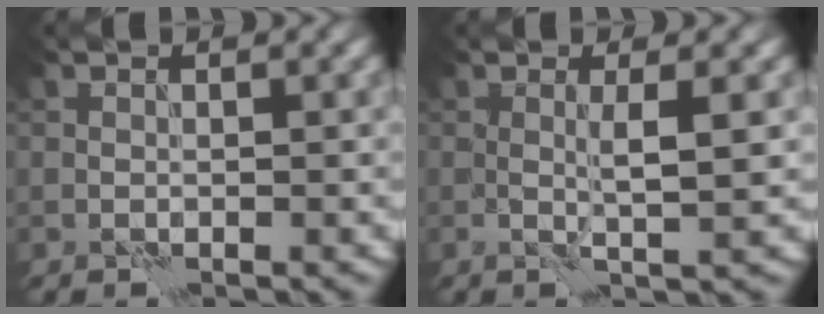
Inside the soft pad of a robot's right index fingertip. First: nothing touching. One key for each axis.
{"total": 2.3, "fx": 0.3, "fy": 0.2, "fz": 2.3, "tx": -0.039, "ty": -0.001, "tz": 0.002}